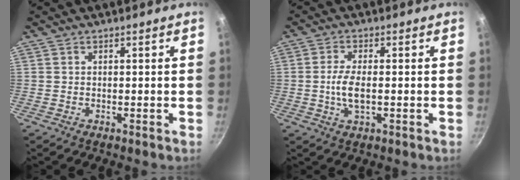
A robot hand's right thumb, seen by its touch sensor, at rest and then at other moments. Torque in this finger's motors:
{"motor_torque": [-0.23, 0.53, 0.72, -0.02, 0.03]}